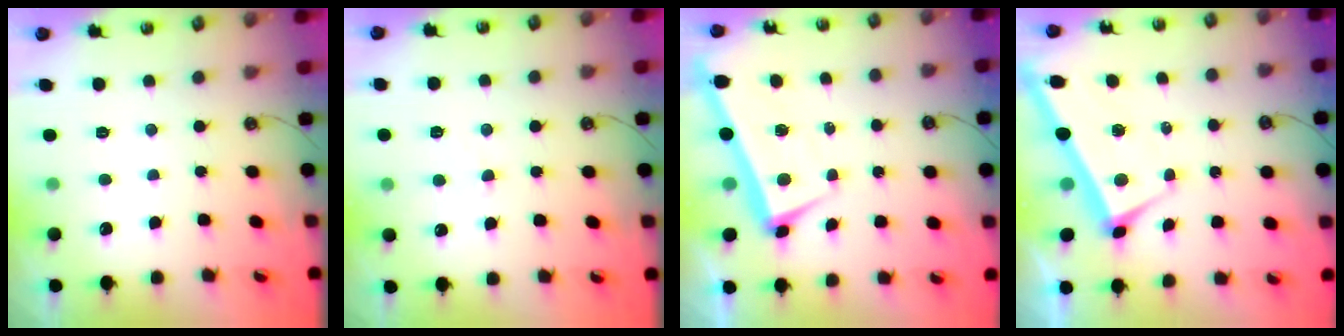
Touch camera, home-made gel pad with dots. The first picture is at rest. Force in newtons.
{"total": 4.2, "press": 4.0, "slide": 1.0}
{"total": 2.0, "press": 1.9, "slide": 0.6}
{"total": 2.9, "press": 2.8, "slide": 0.9}